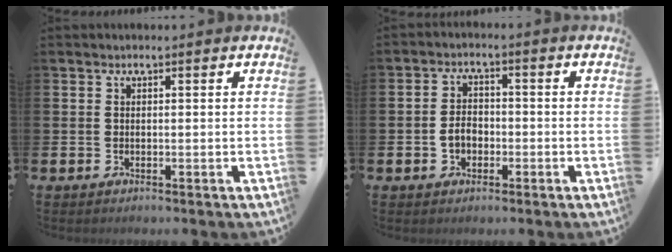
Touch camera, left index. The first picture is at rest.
{"total": 3.1, "force": [-1.0, 2.3, 1.8], "torque": [-0.031, 0.005, -0.021]}